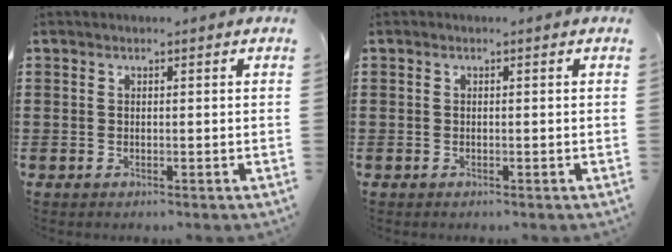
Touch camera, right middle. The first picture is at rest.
{"total": 0.0}